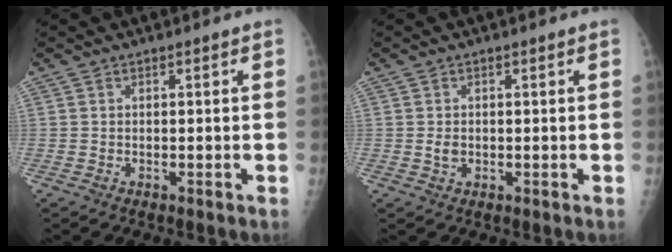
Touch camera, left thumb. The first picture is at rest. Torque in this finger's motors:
{"motor_torque": [0.52, 0.72, 0.27, -0.06, -0.01]}